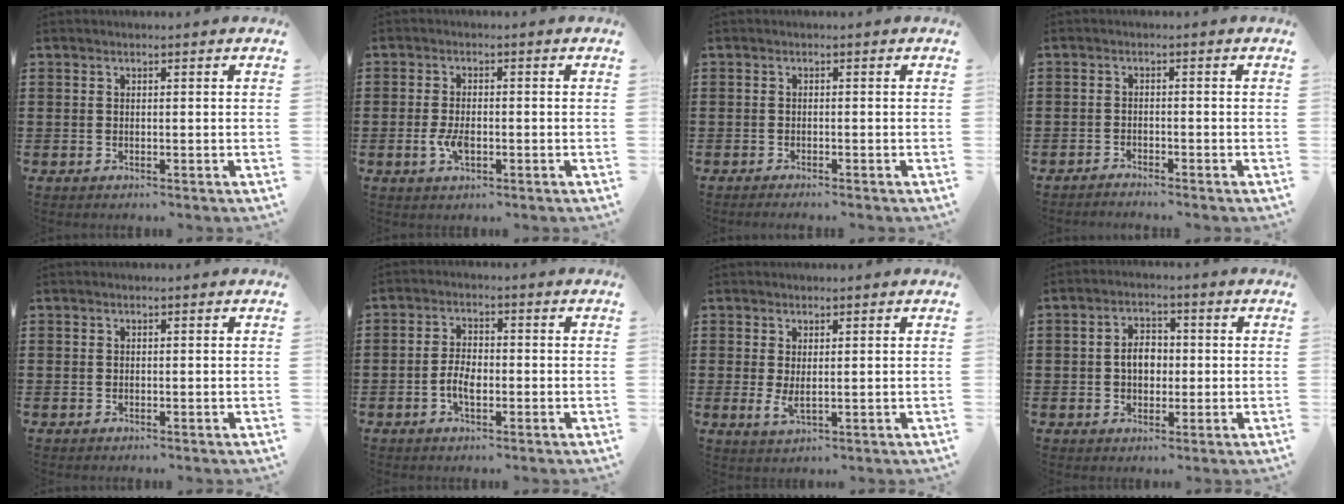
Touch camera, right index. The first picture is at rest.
{"total": 3.6, "force": [-0.9, 1.7, 3.1], "torque": [-0.068, -0.003, -0.018]}
{"total": 0.9, "force": [-0.9, -0.2, 0.0], "torque": [-0.003, -0.003, -0.018]}
{"total": 1.6, "force": [-1.6, -0.1, -0.1], "torque": [-0.003, 0.002, -0.034]}
{"total": 0.0}
{"total": 4.0, "force": [-1.5, 1.9, 3.1], "torque": [-0.076, -0.003, -0.034]}
{"total": 2.2, "force": [0.4, 0.7, 2.1], "torque": [-0.041, 0.000, 0.008]}
{"total": 4.1, "force": [-0.3, 2.7, 3.2], "torque": [-0.058, 0.004, -0.010]}